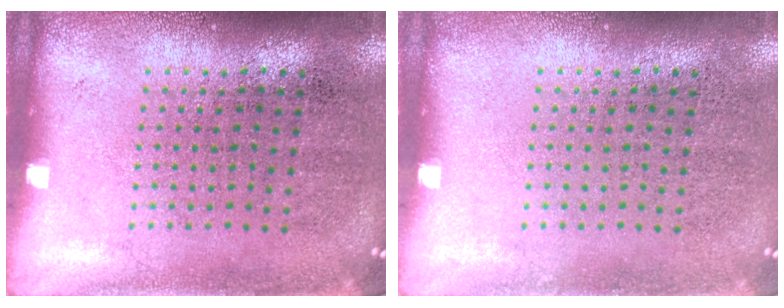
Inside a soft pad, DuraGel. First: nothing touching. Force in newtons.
{"total": 0.0}